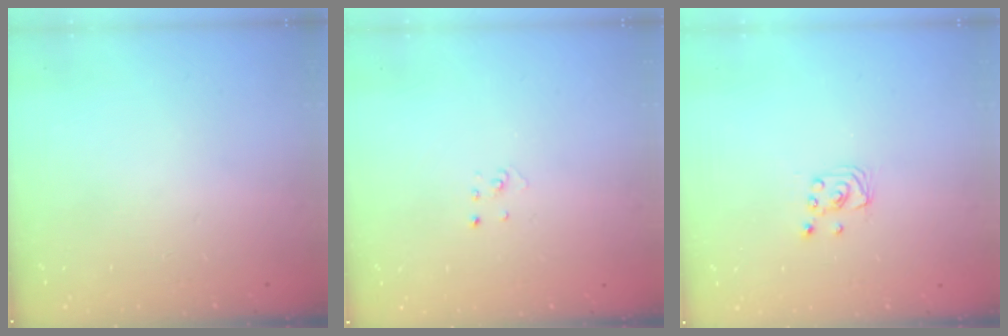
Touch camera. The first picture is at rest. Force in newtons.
{"total": 2.1, "press": 2.1, "slide": 0.1}
{"total": 1.9, "press": 1.9, "slide": 0.1}